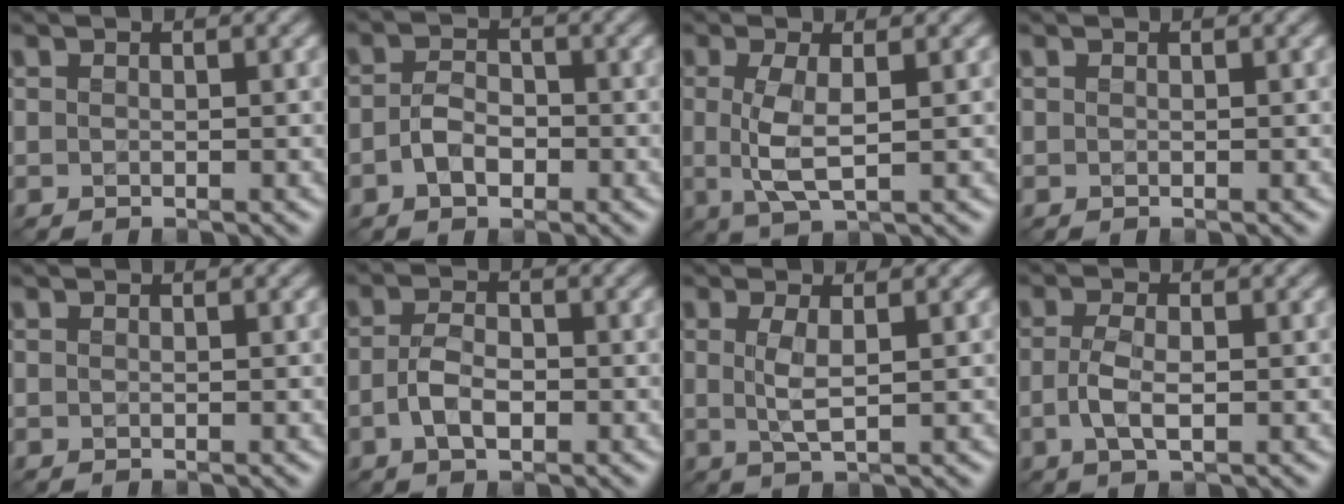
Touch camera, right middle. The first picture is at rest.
{"total": 2.7, "force": [-0.9, 1.7, 1.8], "torque": [-0.035, 0.003, -0.020]}
{"total": 3.6, "force": [0.1, 1.0, 3.4], "torque": [-0.077, -0.002, 0.005]}
{"total": 0.0}
{"total": 0.0}
{"total": 3.2, "force": [-0.9, 1.7, 2.5], "torque": [-0.049, 0.000, -0.020]}
{"total": 2.3, "force": [0.4, 0.5, 2.2], "torque": [-0.050, -0.001, 0.008]}
{"total": 2.9, "force": [-0.5, 1.2, 2.6], "torque": [-0.059, -0.004, -0.010]}